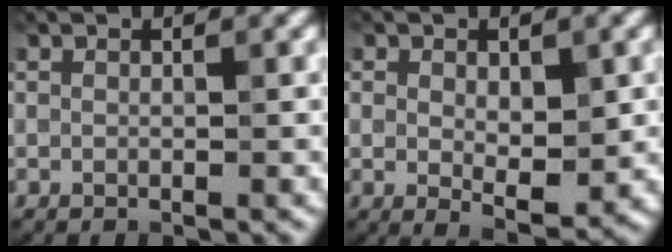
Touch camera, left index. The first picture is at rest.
{"total": 4.0, "force": [0.2, 2.2, 3.4], "torque": [-0.051, -0.007, 0.009]}